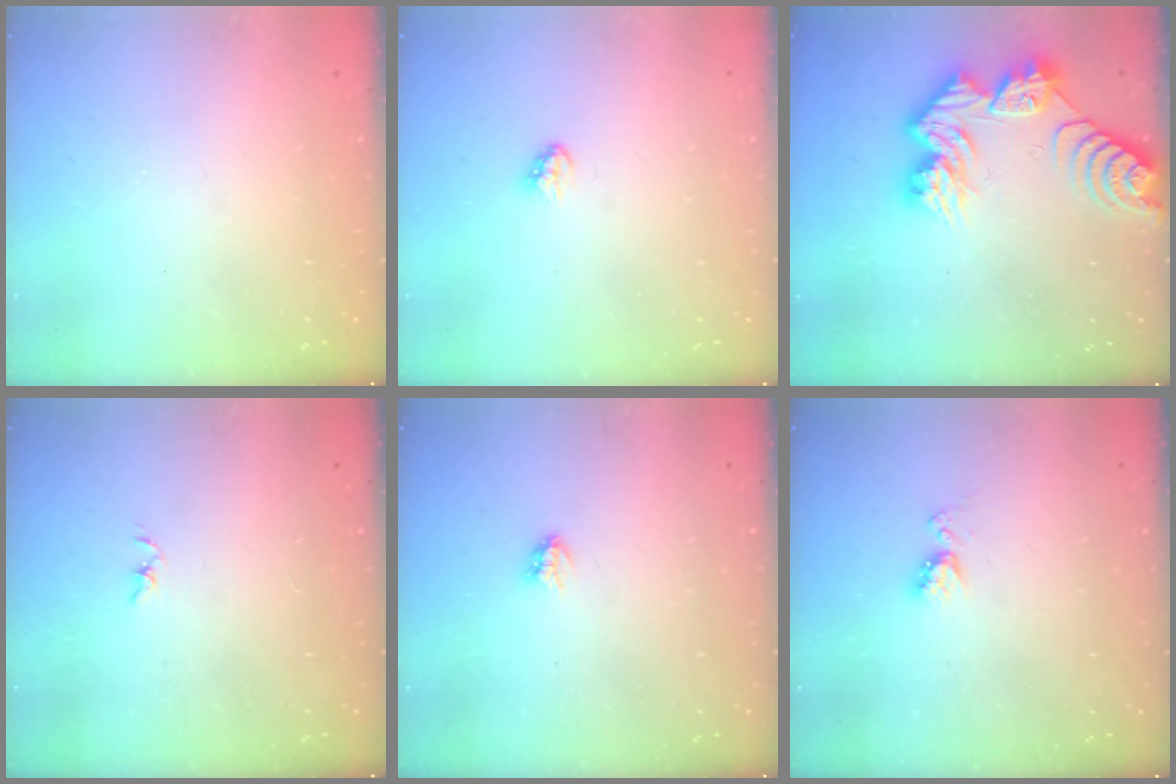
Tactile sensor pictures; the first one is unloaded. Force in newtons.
{"total": 2.9, "press": 2.9, "slide": 0.7}
{"total": 14.8, "press": 14.8, "slide": 1.3}
{"total": 1.2, "press": 1.1, "slide": 0.2}
{"total": 2.9, "press": 2.9, "slide": 0.3}
{"total": 5.4, "press": 5.3, "slide": 0.7}